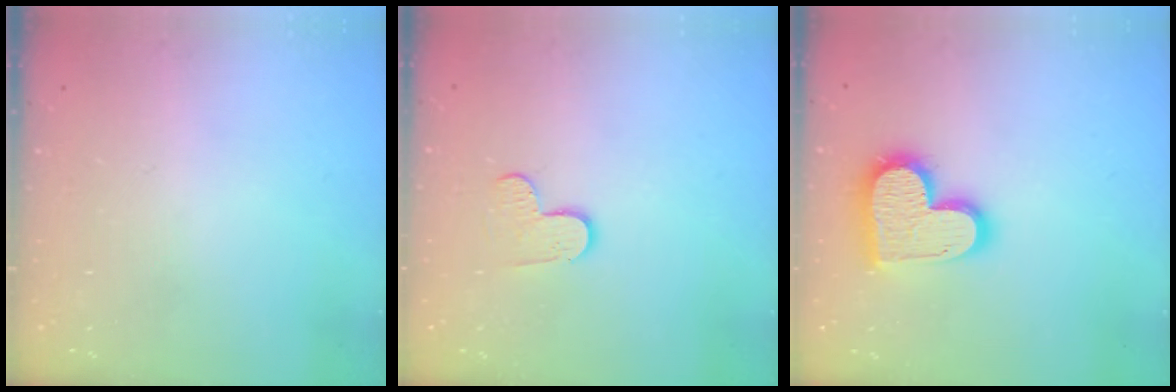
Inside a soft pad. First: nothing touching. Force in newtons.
{"total": 4.8, "press": 4.8, "slide": 0.2}
{"total": 16.6, "press": 16.5, "slide": 1.2}